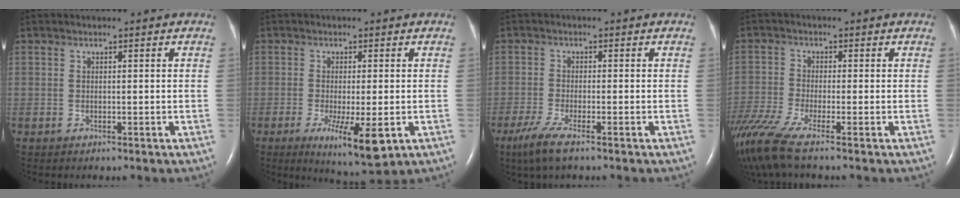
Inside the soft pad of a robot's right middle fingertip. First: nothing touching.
{"total": 7.9, "force": [-2.9, 1.4, 7.2], "torque": [-0.118, -0.022, -0.039]}
{"total": 6.1, "force": [-4.0, 0.8, 4.5], "torque": [-0.102, -0.019, -0.076]}
{"total": 8.7, "force": [-6.6, 0.0, 5.7], "torque": [-0.124, -0.026, -0.127]}